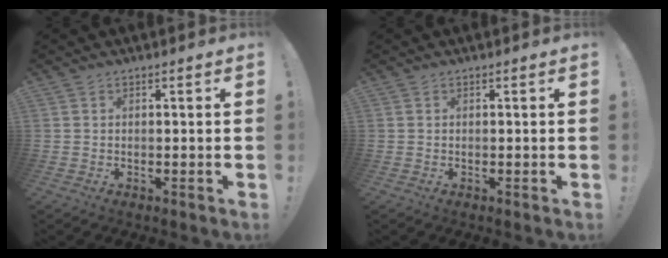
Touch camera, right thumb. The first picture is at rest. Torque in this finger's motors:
{"motor_torque": [0.00, 0.00, 0.00, 0.00, 0.00]}